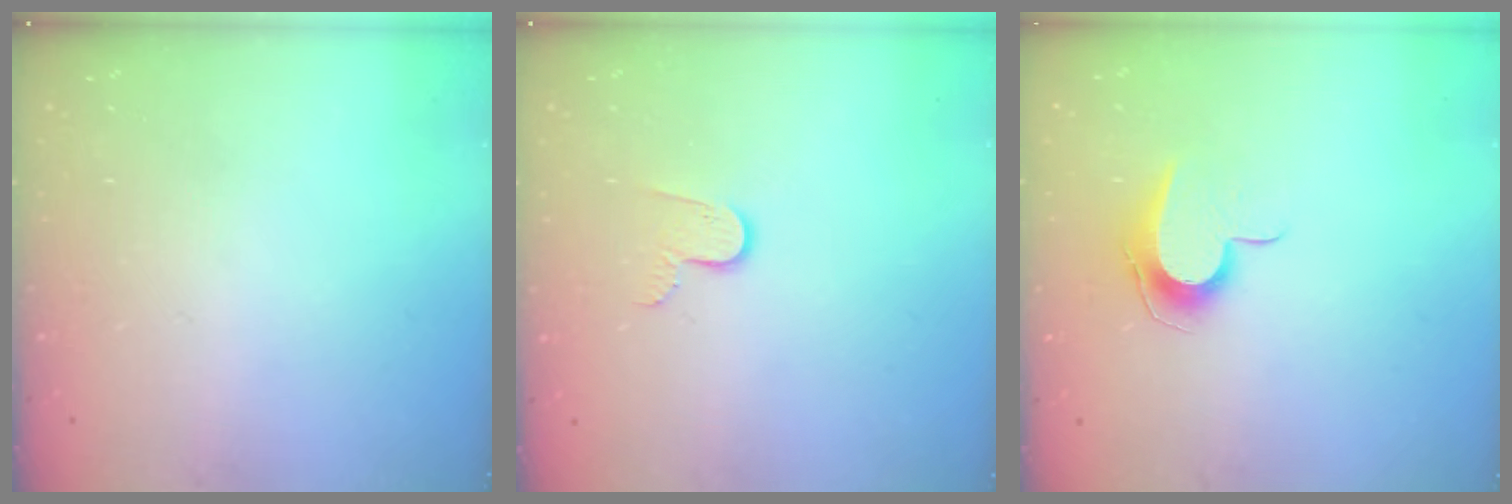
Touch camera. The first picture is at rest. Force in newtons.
{"total": 6.1, "press": 6.1, "slide": 0.6}
{"total": 8.4, "press": 8.3, "slide": 0.7}